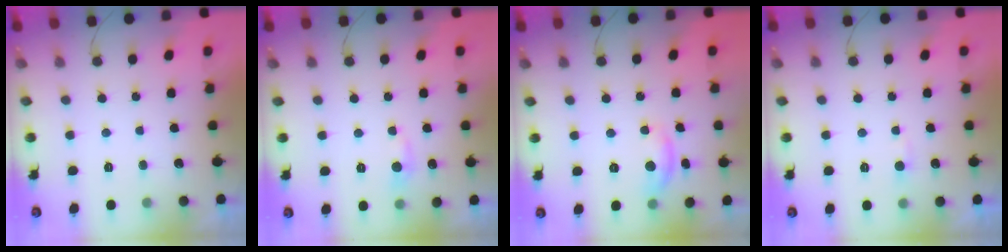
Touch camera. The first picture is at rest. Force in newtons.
{"total": 4.3, "press": 4.3, "slide": 0.6}
{"total": 8.2, "press": 8.2, "slide": 0.3}
{"total": 2.7, "press": 2.7, "slide": 0.4}